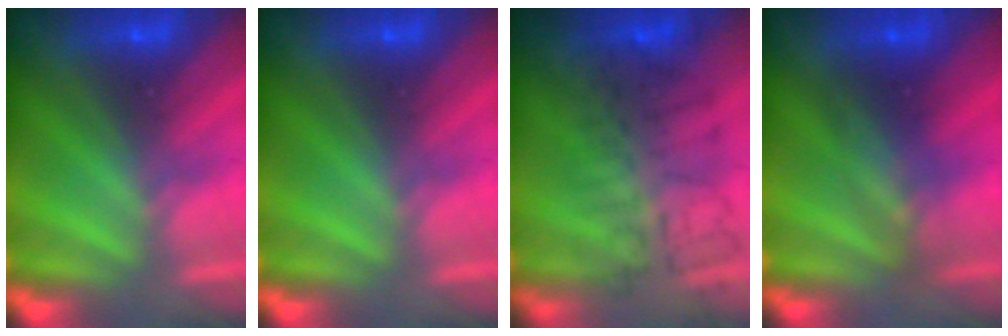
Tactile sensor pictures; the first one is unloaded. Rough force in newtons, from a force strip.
{"total": 0.0}
{"total": 4.5}
{"total": 2.9}